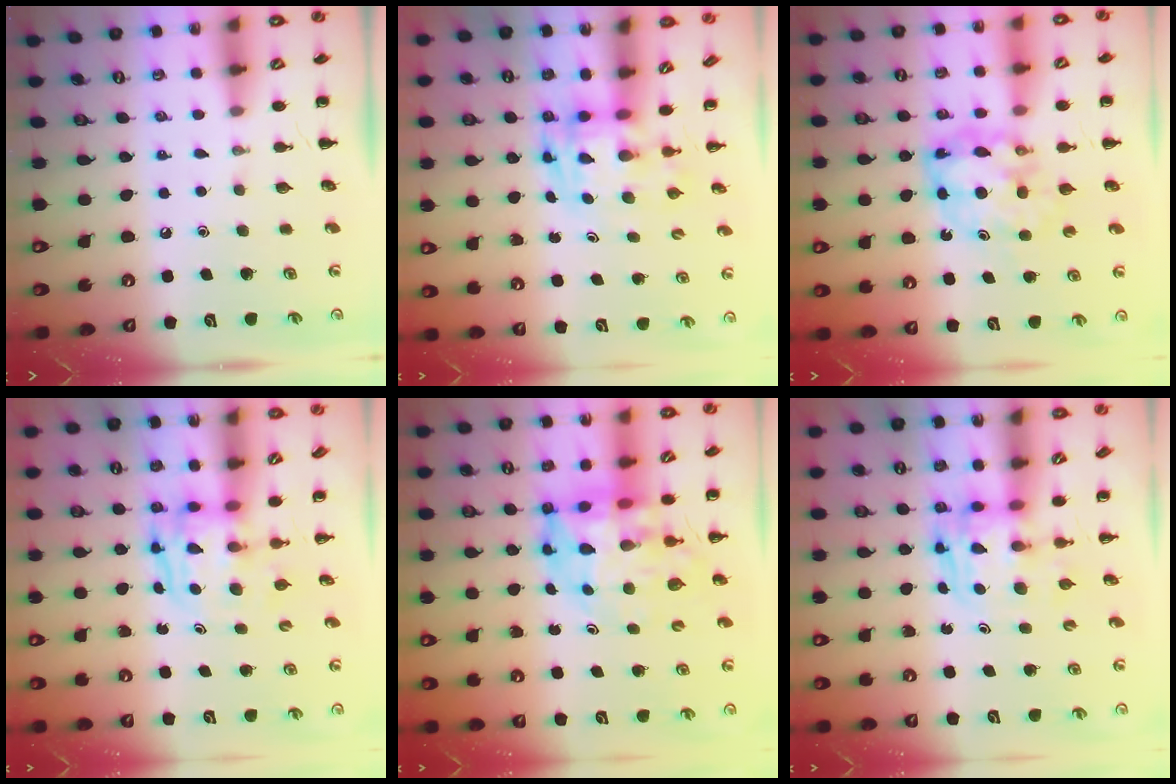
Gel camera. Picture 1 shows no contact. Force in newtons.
{"total": 3.4, "press": 3.4, "slide": 0.6}
{"total": 8.2, "press": 8.0, "slide": 1.6}
{"total": 4.0, "press": 3.9, "slide": 0.4}
{"total": 11.0, "press": 10.4, "slide": 3.4}
{"total": 2.6, "press": 2.6, "slide": 0.2}